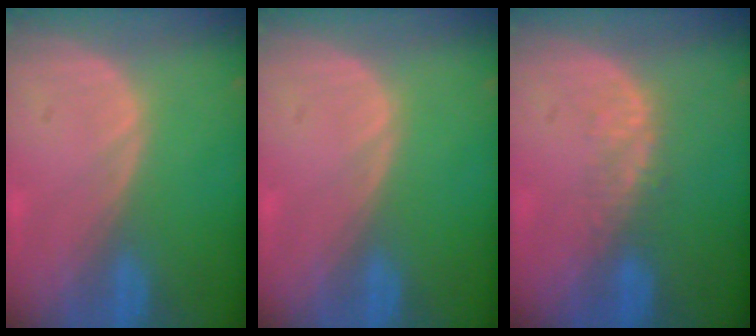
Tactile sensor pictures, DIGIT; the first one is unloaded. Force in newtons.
{"total": 0.0}
{"total": 2.9, "press": 2.3, "slide": 1.8}